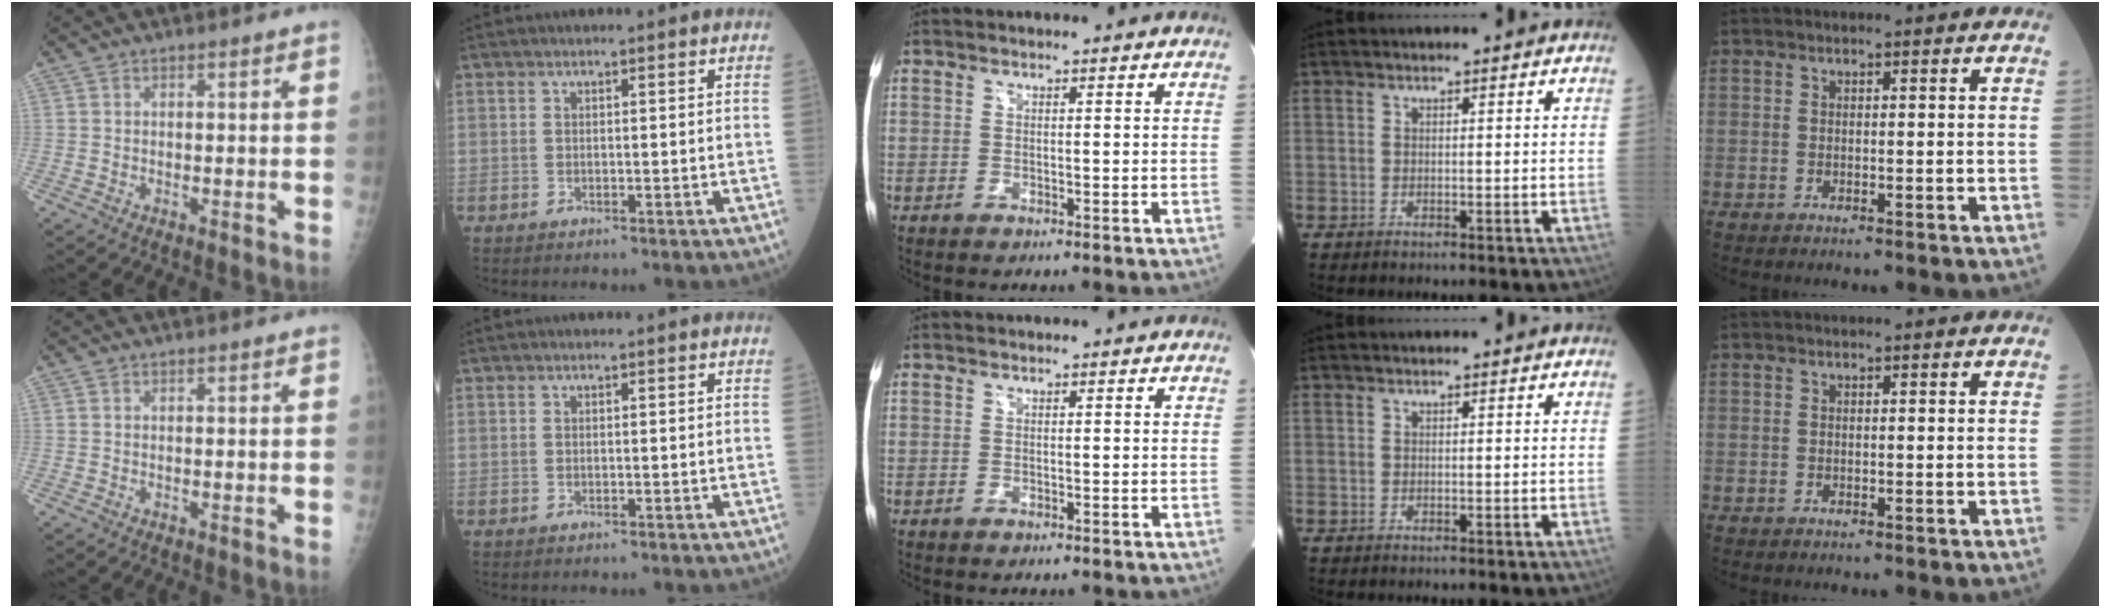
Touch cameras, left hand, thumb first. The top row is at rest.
{}